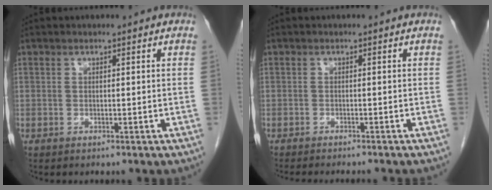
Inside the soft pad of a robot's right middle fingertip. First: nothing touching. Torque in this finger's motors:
{"motor_torque": [0.94, -0.92, 0.11, 0.02]}